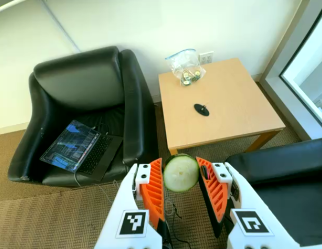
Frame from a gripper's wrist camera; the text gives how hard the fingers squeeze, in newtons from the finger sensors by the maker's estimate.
{"total": 10.4, "left": 10.6, "right": 10.2}